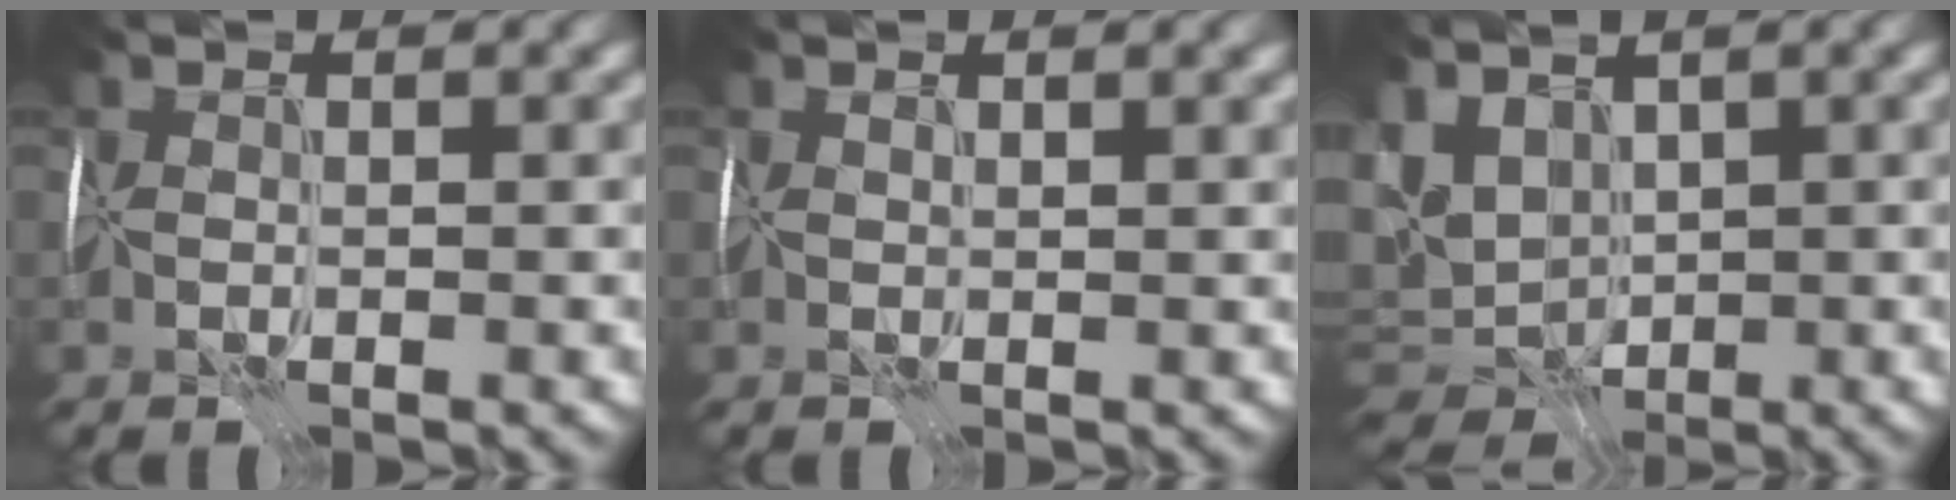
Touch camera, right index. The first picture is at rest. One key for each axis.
{"total": 0.8, "fx": 0.7, "fy": 0.0, "fz": 0.4, "tx": -0.002, "ty": -0.003, "tz": 0.013}
{"total": 6.9, "fx": 1.3, "fy": 4.4, "fz": 5.2, "tx": -0.098, "ty": -0.001, "tz": 0.028}